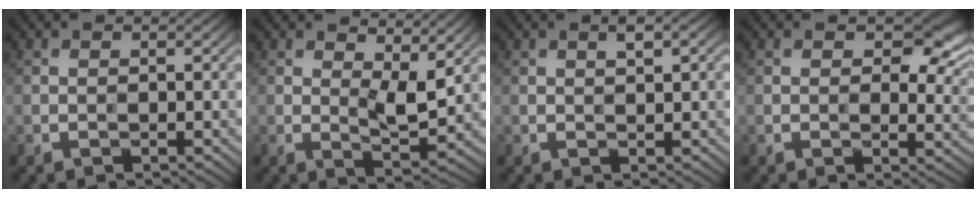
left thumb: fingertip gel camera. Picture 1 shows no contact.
{"total": 5.8, "force": [2.7, 2.1, 4.7], "torque": [-0.081, -0.006, 0.049]}
{"total": 2.4, "force": [1.0, 0.5, 2.2], "torque": [-0.041, 0.006, 0.018]}
{"total": 6.6, "force": [2.5, 3.8, 4.8], "torque": [-0.066, -0.009, 0.035]}